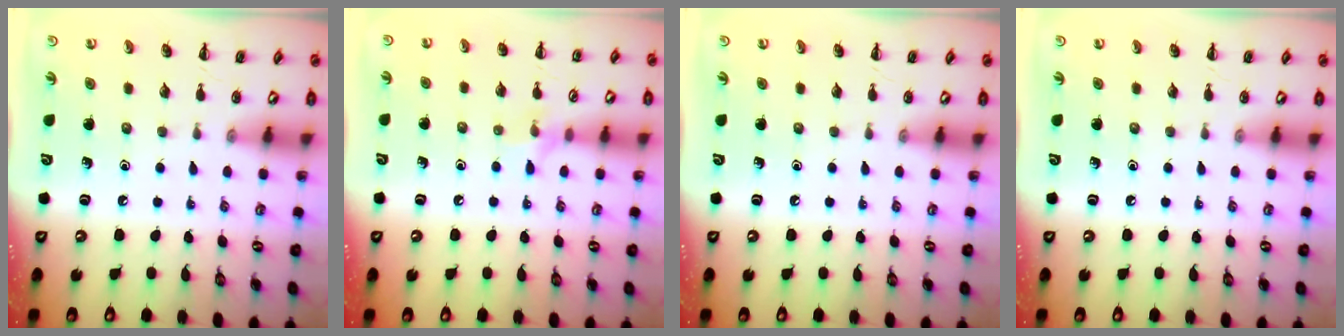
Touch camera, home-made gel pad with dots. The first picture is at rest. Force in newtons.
{"total": 6.3, "press": 6.1, "slide": 1.5}
{"total": 0.0}
{"total": 0.0}